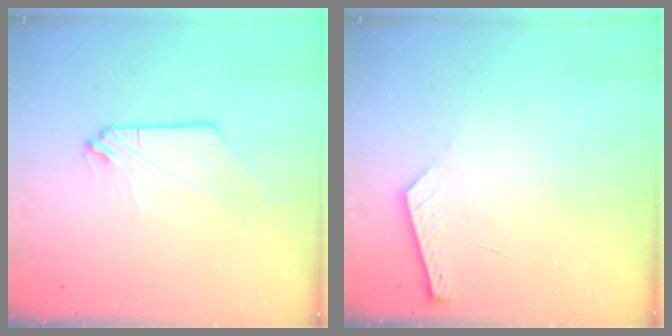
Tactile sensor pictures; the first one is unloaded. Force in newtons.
{"total": 3.5, "press": 3.4, "slide": 0.5}